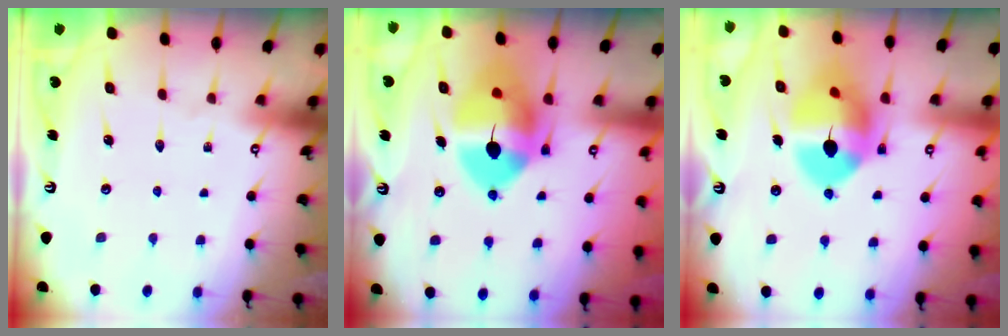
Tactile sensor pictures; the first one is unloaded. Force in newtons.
{"total": 14.6, "press": 14.4, "slide": 2.1}
{"total": 12.7, "press": 12.6, "slide": 1.7}